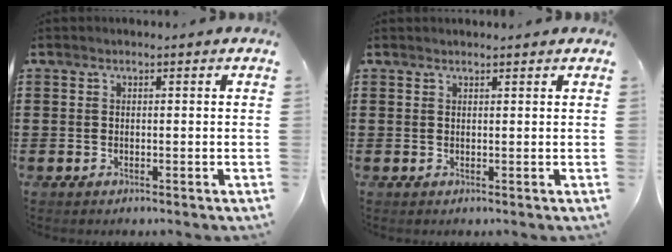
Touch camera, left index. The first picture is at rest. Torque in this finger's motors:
{"motor_torque": [0.17, 0.21, -0.08, -0.01]}